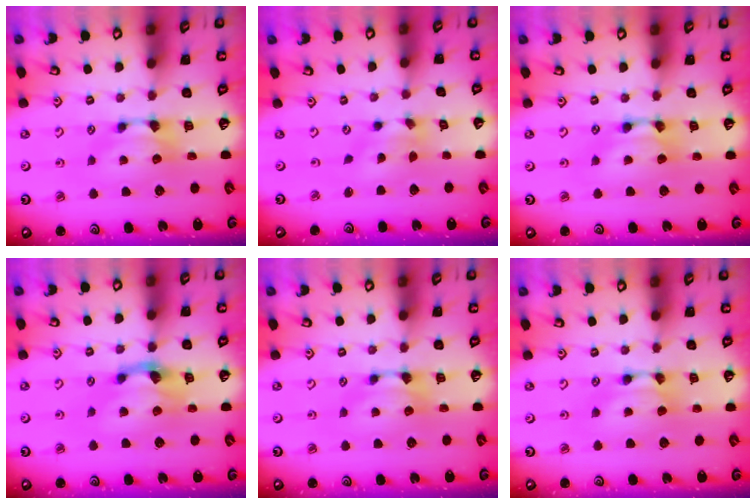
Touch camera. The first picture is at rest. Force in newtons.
{"total": 2.2, "press": 1.7, "slide": 1.4}
{"total": 1.8, "press": 1.8, "slide": 0.2}
{"total": 2.3, "press": 1.4, "slide": 1.8}
{"total": 0.0}
{"total": 1.8, "press": 1.8, "slide": 0.1}